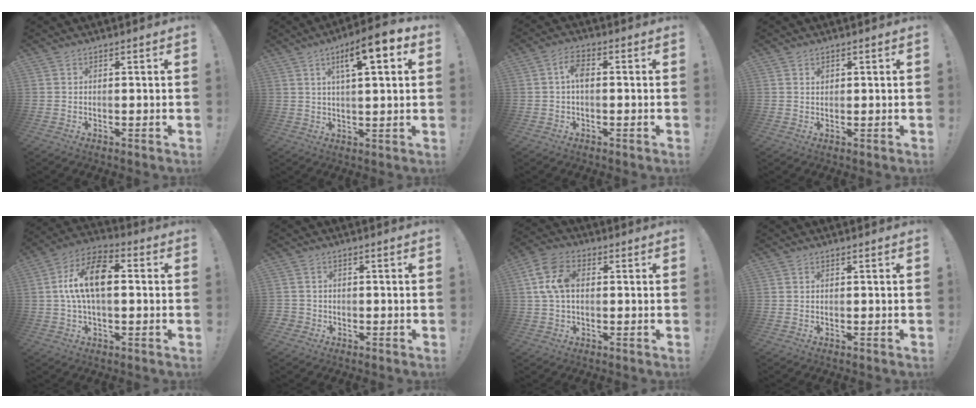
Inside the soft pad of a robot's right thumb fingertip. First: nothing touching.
{"total": 10.2, "force": [4.1, 2.4, 9.1], "torque": [-0.133, -0.015, 0.063]}
{"total": 4.8, "force": [0.3, 2.3, 4.1], "torque": [-0.088, 0.008, 0.005]}
{"total": 0.8, "force": [0.6, 0.6, 0.2], "torque": [0.010, -0.006, 0.009]}
{"total": 13.9, "force": [1.6, 7.2, 11.8], "torque": [-0.205, 0.010, 0.028]}
{"total": 2.2, "force": [-0.4, 2.1, 0.6], "torque": [-0.006, 0.001, -0.007]}
{"total": 10.4, "force": [1.4, 6.9, 7.6], "torque": [-0.154, 0.013, 0.031]}
{"total": 0.0}